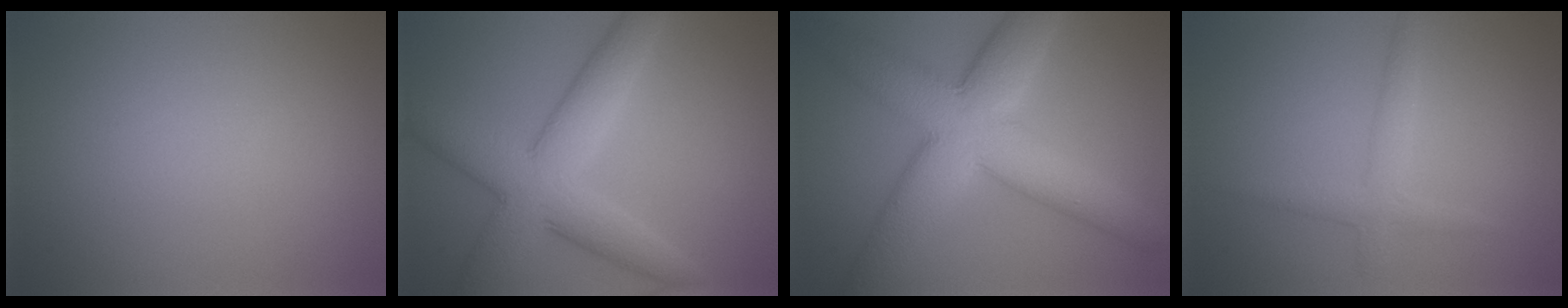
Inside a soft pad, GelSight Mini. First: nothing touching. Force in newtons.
{"total": 7.5, "press": 7.5, "slide": 0.1}
{"total": 10.7, "press": 10.7, "slide": 0.5}
{"total": 2.2, "press": 2.2, "slide": 0.1}